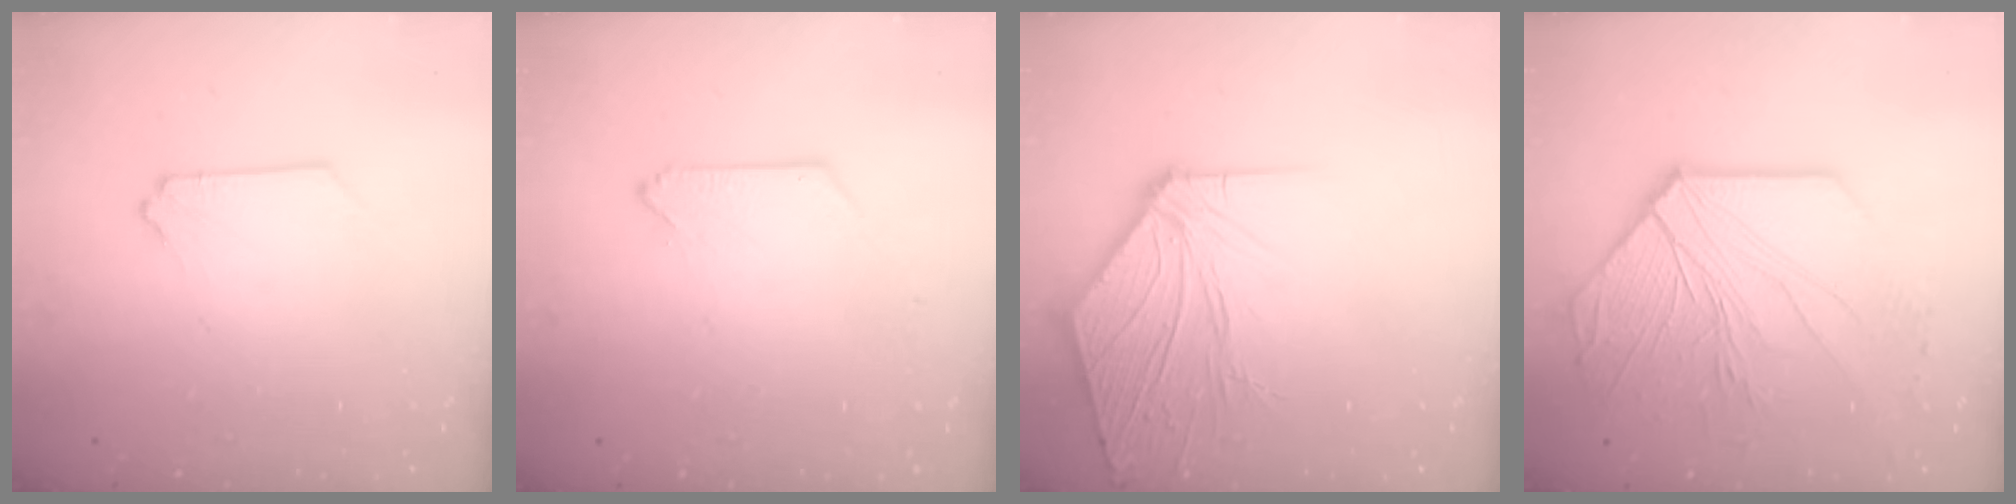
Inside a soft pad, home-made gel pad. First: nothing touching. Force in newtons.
{"total": 0.0}
{"total": 11.4, "press": 11.2, "slide": 2.1}
{"total": 13.6, "press": 13.5, "slide": 1.7}